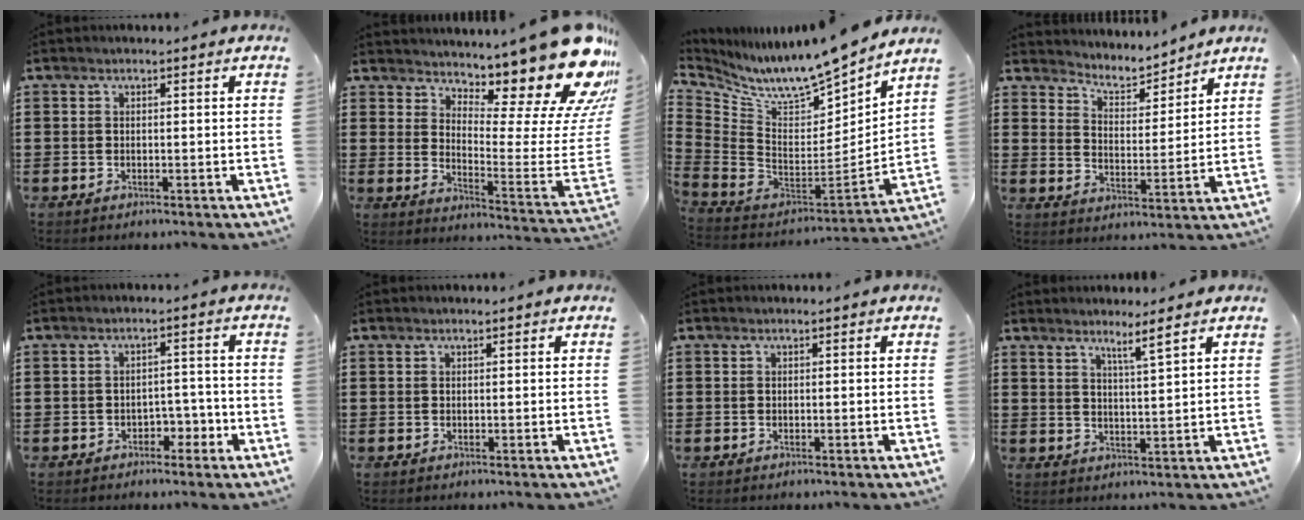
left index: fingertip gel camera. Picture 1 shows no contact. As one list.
[{"total": 15.7, "force": [11.5, 2.9, 10.2], "torque": [-0.139, -0.105, 0.183]}, {"total": 9.2, "force": [8.6, 1.0, 3.1], "torque": [-0.085, -0.086, 0.141]}, {"total": 4.5, "force": [4.4, 1.0, 0.5], "torque": [-0.036, -0.030, 0.073]}, {"total": 3.2, "force": [-2.2, 1.7, 1.6], "torque": [-0.033, 0.006, -0.046]}, {"total": 0.0}, {"total": 0.0}, {"total": 3.2, "force": [2.7, -0.9, 1.6], "torque": [-0.037, -0.010, 0.045]}]